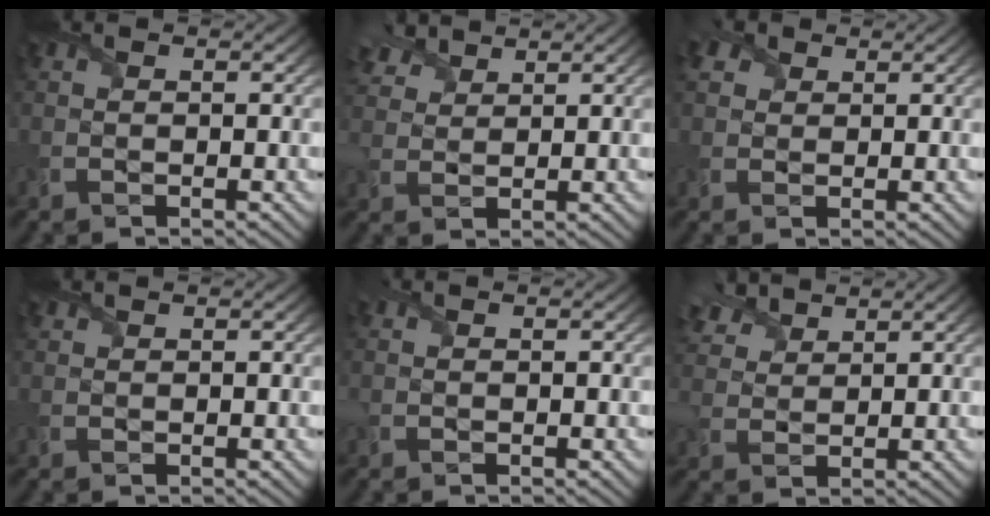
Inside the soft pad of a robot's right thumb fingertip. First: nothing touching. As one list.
[{"total": 4.3, "force": [3.6, 2.0, 1.5], "torque": [-0.041, 0.014, 0.073]}, {"total": 3.2, "force": [1.8, 2.3, 1.2], "torque": [-0.036, 0.008, 0.033]}, {"total": 0.8, "force": [0.8, 0.1, 0.1], "torque": [-0.006, 0.003, 0.020]}, {"total": 0.0}, {"total": 5.1, "force": [4.1, 2.4, 1.9], "torque": [-0.055, 0.016, 0.083]}]